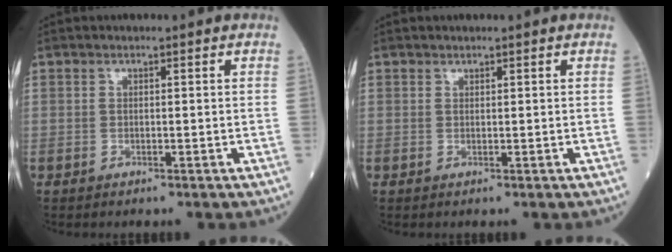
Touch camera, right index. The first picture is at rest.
{"total": 0.0}